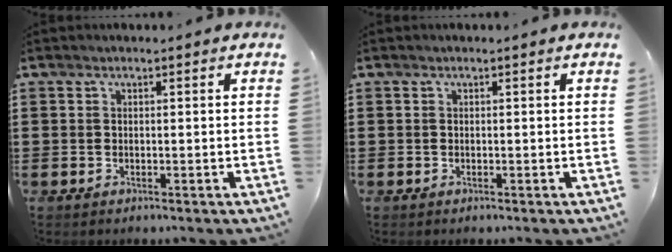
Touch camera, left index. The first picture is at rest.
{"total": 0.0}